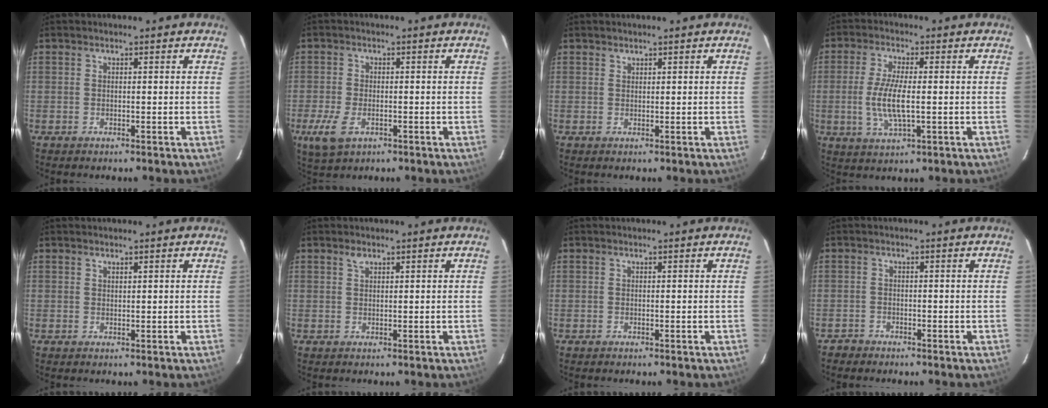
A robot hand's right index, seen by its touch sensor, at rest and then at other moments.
{"total": 6.2, "force": [-2.7, 3.4, 4.4], "torque": [-0.107, -0.012, -0.047]}
{"total": 0.6, "force": [0.5, 0.2, -0.1], "torque": [0.002, 0.000, 0.011]}
{"total": 8.1, "force": [-0.7, 2.2, 7.8], "torque": [-0.158, -0.007, -0.013]}
{"total": 0.6, "force": [0.6, 0.1, 0.2], "torque": [-0.003, 0.001, 0.012]}
{"total": 1.1, "force": [0.8, 0.6, 0.5], "torque": [-0.009, 0.002, 0.015]}
{"total": 0.0}
{"total": 1.7, "force": [-1.4, 1.0, -0.1], "torque": [-0.005, 0.004, -0.027]}